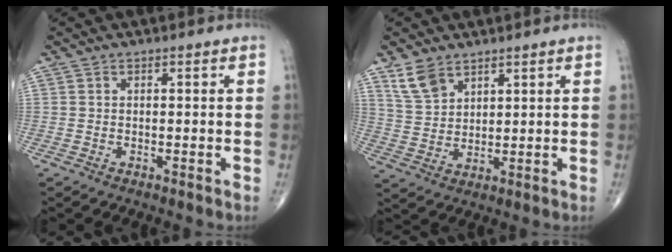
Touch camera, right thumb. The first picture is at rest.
{"total": 6.2, "force": [4.3, 3.4, 2.8], "torque": [-0.046, -0.018, 0.096]}